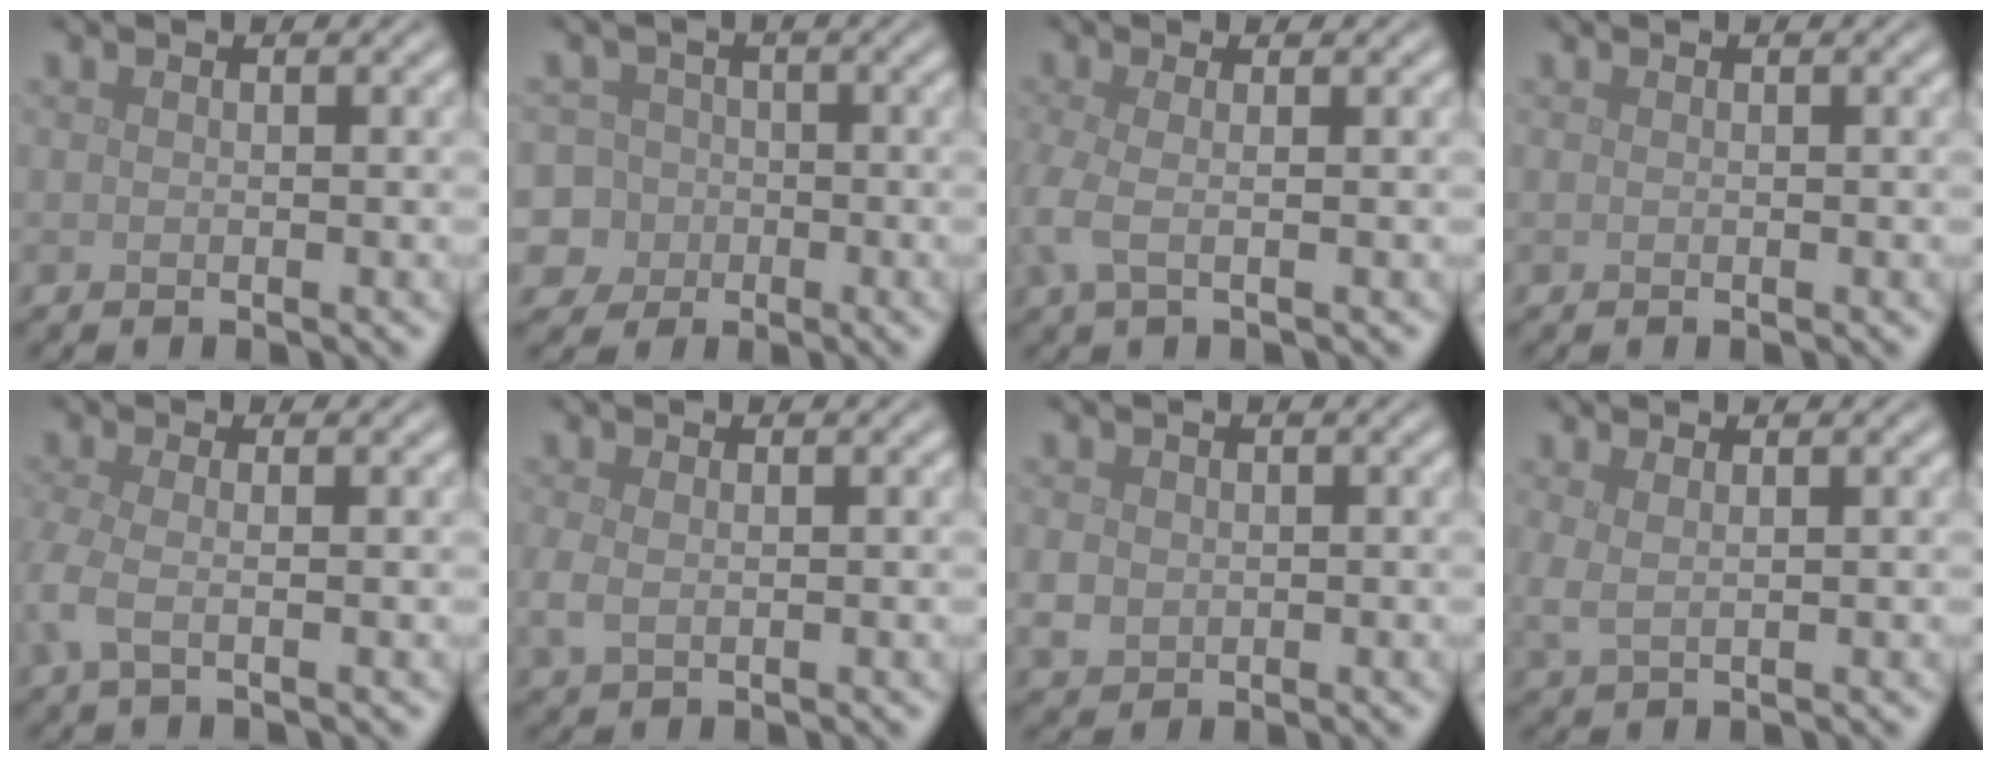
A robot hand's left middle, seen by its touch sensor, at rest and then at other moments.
{"total": 8.2, "force": [-2.4, 7.6, 1.8], "torque": [-0.037, 0.006, -0.078]}
{"total": 2.9, "force": [-0.5, 0.9, 2.7], "torque": [-0.070, -0.005, -0.015]}
{"total": 0.0}
{"total": 2.5, "force": [-0.6, 0.7, 2.3], "torque": [-0.058, -0.008, -0.021]}
{"total": 1.7, "force": [-0.1, 1.1, 1.3], "torque": [-0.038, -0.005, -0.001]}
{"total": 1.9, "force": [0.1, 1.8, 0.8], "torque": [-0.019, -0.004, 0.000]}
{"total": 1.6, "force": [0.8, 0.6, 1.3], "torque": [-0.027, -0.001, 0.015]}